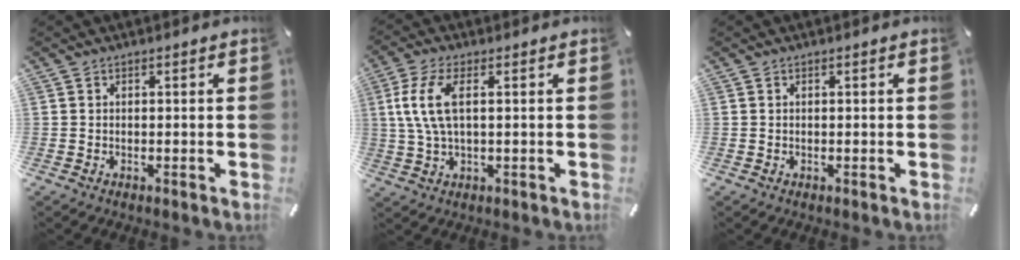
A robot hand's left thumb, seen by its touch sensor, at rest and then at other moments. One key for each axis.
{"total": 8.8, "fx": 1.6, "fy": 3.4, "fz": 7.9, "tx": -0.178, "ty": -0.006, "tz": 0.024}
{"total": 0.0}